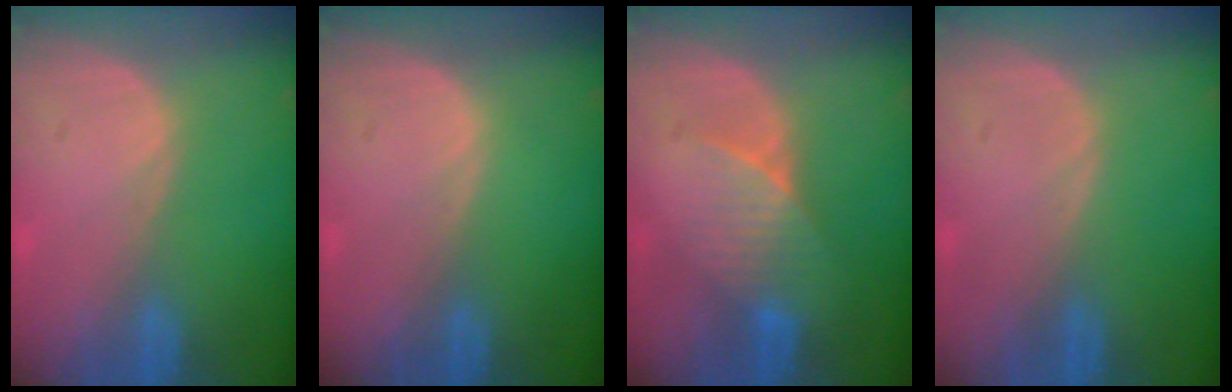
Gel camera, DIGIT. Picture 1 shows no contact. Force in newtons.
{"total": 0.0}
{"total": 4.9, "press": 4.7, "slide": 1.3}
{"total": 0.0}